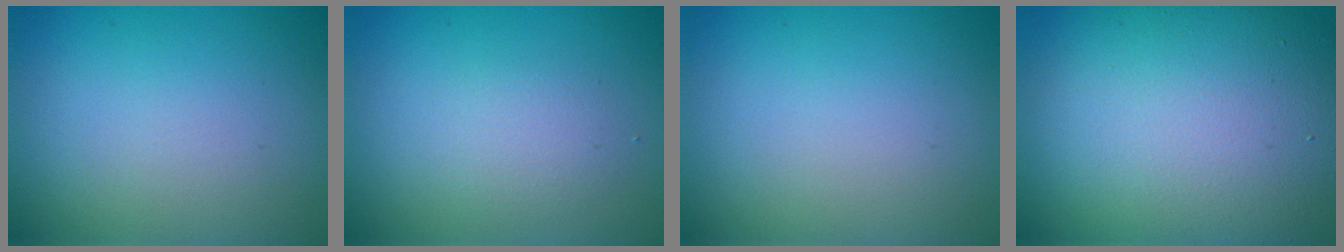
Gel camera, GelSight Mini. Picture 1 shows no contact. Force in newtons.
{"total": 1.7, "press": 1.7, "slide": 0.1}
{"total": 0.0}
{"total": 13.9, "press": 13.9, "slide": 0.8}